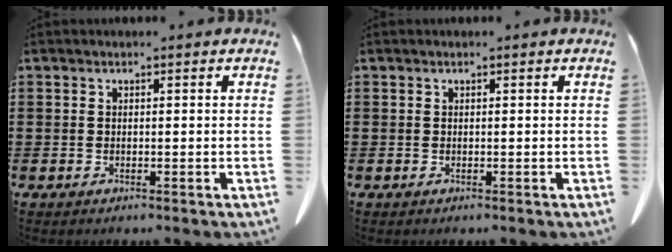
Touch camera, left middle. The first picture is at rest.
{"total": 0.0}